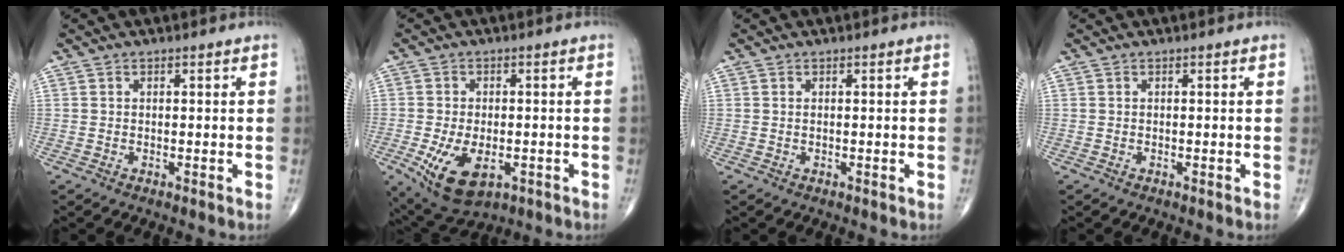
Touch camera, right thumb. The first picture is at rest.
{"total": 10.3, "force": [-3.4, 5.6, 7.9], "torque": [-0.136, -0.003, -0.043]}
{"total": 0.0}
{"total": 0.0}